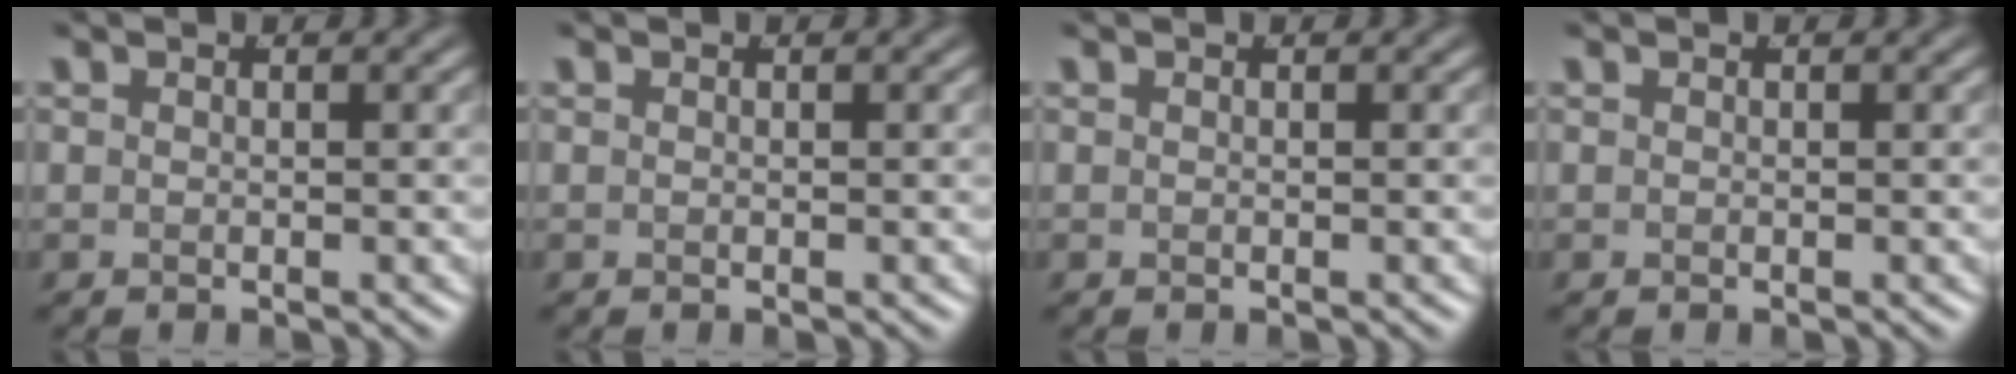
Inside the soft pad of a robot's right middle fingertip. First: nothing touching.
{"total": 0.0}
{"total": 0.0}
{"total": 0.0}